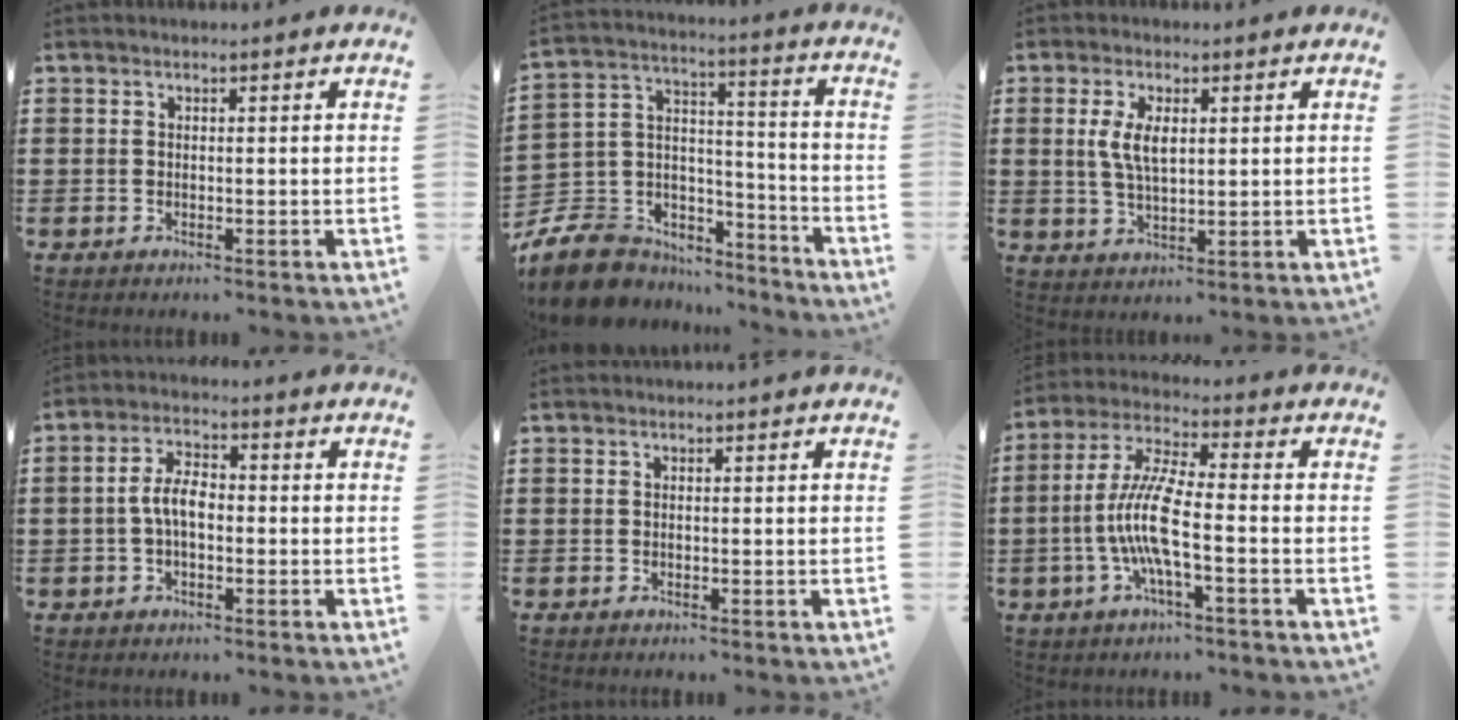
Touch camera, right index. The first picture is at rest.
{"total": 8.9, "force": [-6.6, 5.8, 1.8], "torque": [-0.069, 0.009, -0.124]}
{"total": 5.0, "force": [1.1, 2.2, 4.4], "torque": [-0.091, 0.009, 0.017]}
{"total": 5.1, "force": [-0.7, 2.5, 4.4], "torque": [-0.101, 0.001, -0.019]}
{"total": 0.0}
{"total": 9.4, "force": [-2.5, 1.9, 8.8], "torque": [-0.205, -0.015, -0.058]}